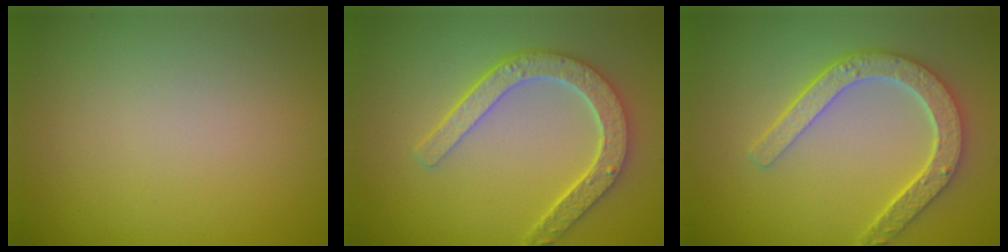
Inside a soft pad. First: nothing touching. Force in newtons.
{"total": 5.1, "press": 4.0, "slide": 3.2}
{"total": 5.0, "press": 4.0, "slide": 3.1}